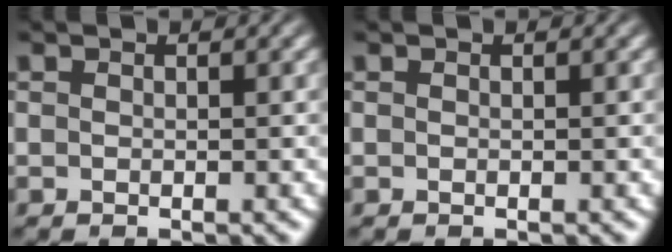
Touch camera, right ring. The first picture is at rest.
{"total": 0.0}